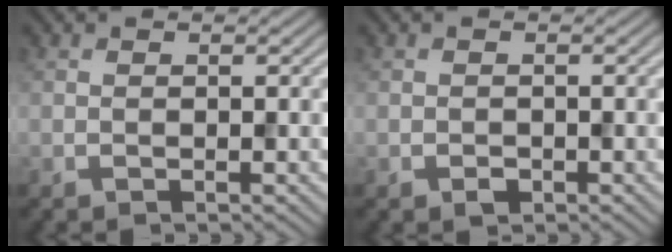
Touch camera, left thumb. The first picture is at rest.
{"total": 1.0, "force": [-0.5, 0.7, 0.4], "torque": [-0.005, -0.004, -0.011]}